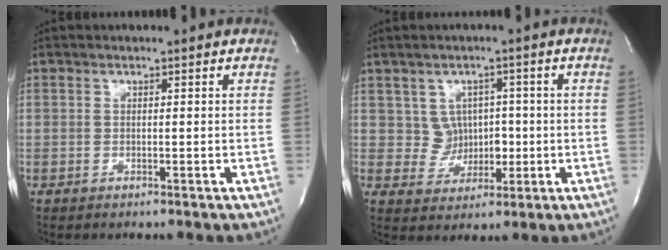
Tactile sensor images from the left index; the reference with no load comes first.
{"total": 4.4, "force": [0.2, 4.3, 1.0], "torque": [-0.004, 0.013, 0.009]}